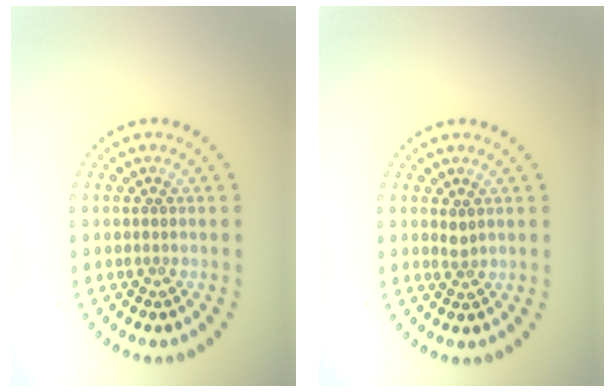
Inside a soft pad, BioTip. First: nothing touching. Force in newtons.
{"total": 0.9, "press": 0.6, "slide": 0.7}